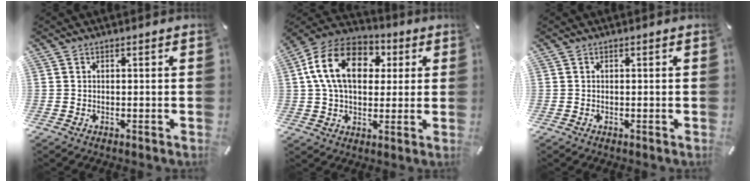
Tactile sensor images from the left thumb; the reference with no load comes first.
{"total": 16.4, "force": [3.5, 11.7, 11.0], "torque": [-0.221, 0.013, 0.061]}
{"total": 0.0}